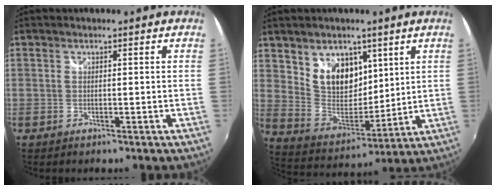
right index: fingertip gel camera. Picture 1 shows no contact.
{"total": 12.2, "force": [6.2, 8.5, 6.1], "torque": [-0.108, 0.003, 0.134]}